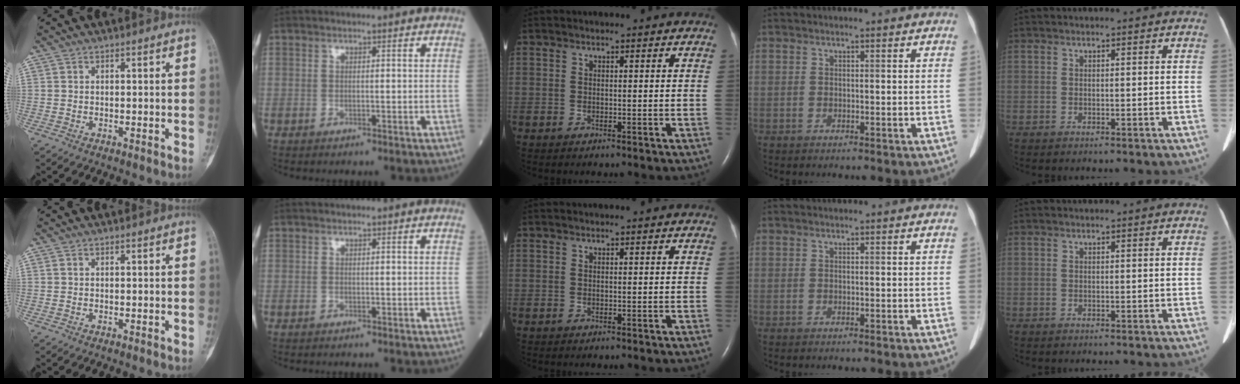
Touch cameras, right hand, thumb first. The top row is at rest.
{}